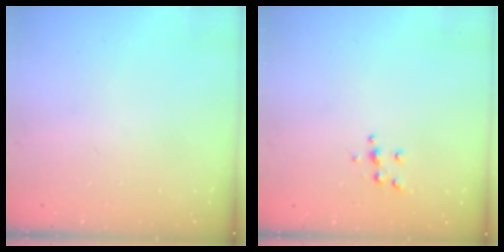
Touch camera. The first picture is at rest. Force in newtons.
{"total": 4.5, "press": 4.5, "slide": 0.5}